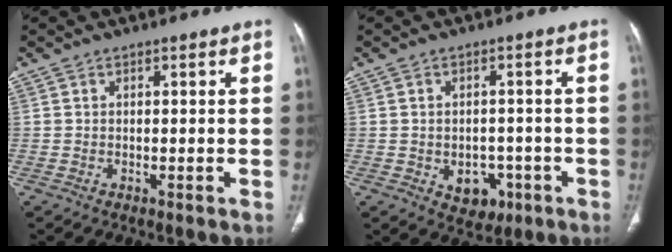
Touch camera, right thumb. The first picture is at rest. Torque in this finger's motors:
{"motor_torque": [-0.31, 0.31, -0.15, 0.02, 0.09]}